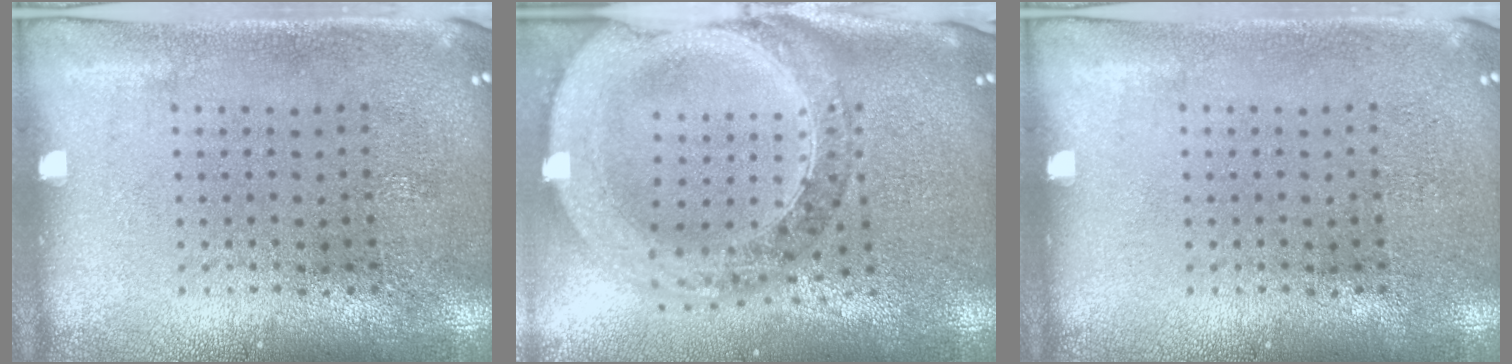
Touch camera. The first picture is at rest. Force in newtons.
{"total": 2.3, "press": 2.1, "slide": 1.0}
{"total": 0.0}